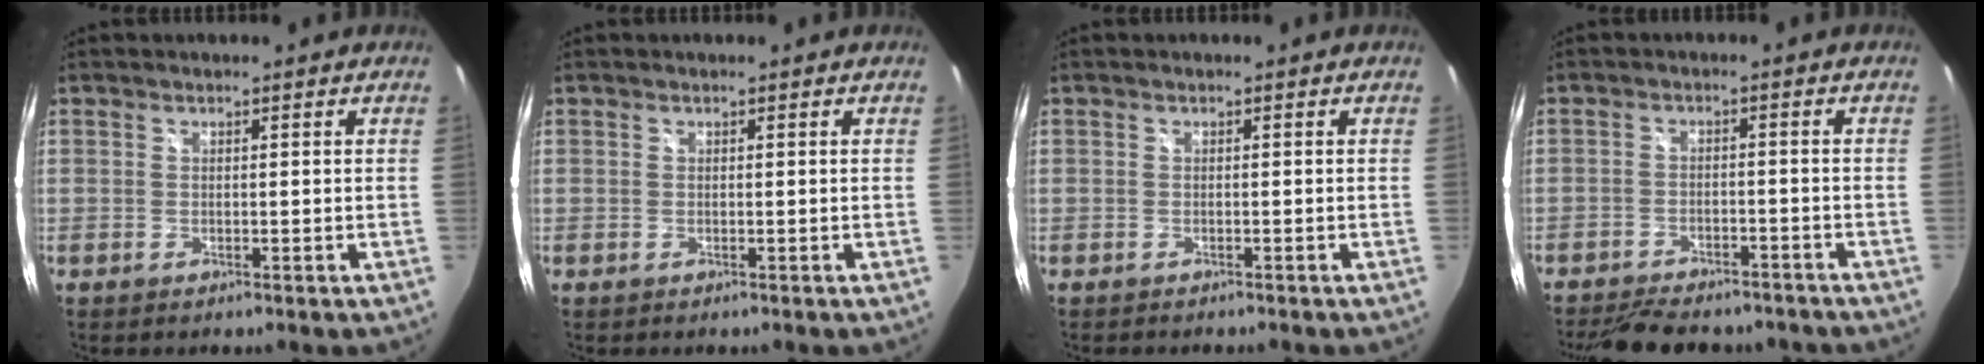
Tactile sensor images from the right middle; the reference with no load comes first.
{"total": 0.0}
{"total": 0.7, "force": [-0.7, 0.2, 0.0], "torque": [-0.004, -0.002, -0.012]}
{"total": 13.2, "force": [-11.0, 4.3, 5.9], "torque": [-0.125, -0.020, -0.156]}